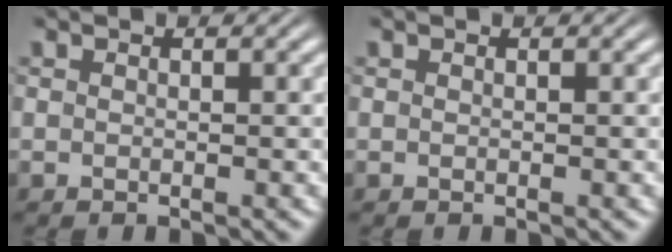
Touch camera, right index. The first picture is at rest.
{"total": 0.0}